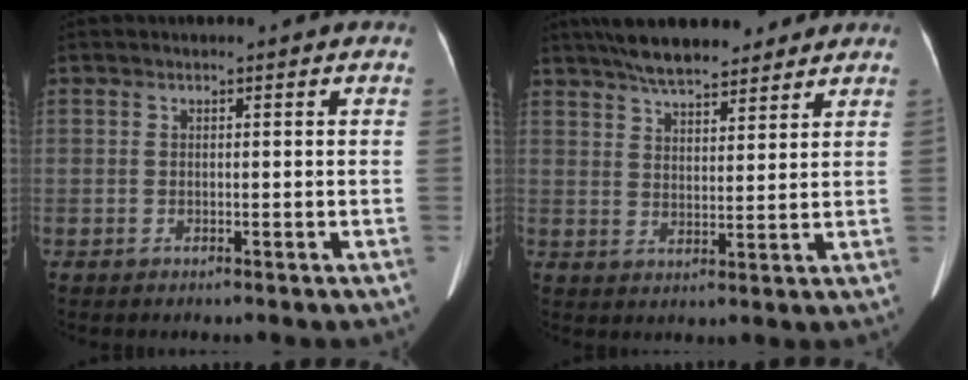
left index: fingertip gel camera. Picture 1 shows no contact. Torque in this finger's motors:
{"motor_torque": [0.75, -1.39, 0.14, 0.02]}